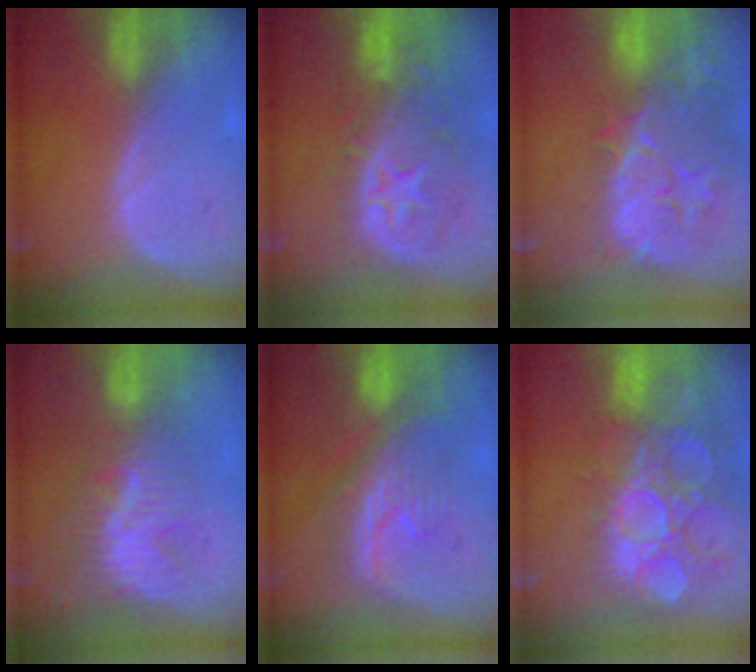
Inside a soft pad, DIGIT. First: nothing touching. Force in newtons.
{"total": 11.1, "press": 9.8, "slide": 5.4}
{"total": 14.6, "press": 11.8, "slide": 8.6}
{"total": 8.9, "press": 7.6, "slide": 4.6}
{"total": 8.1, "press": 8.1, "slide": 1.0}
{"total": 15.4, "press": 12.6, "slide": 8.7}